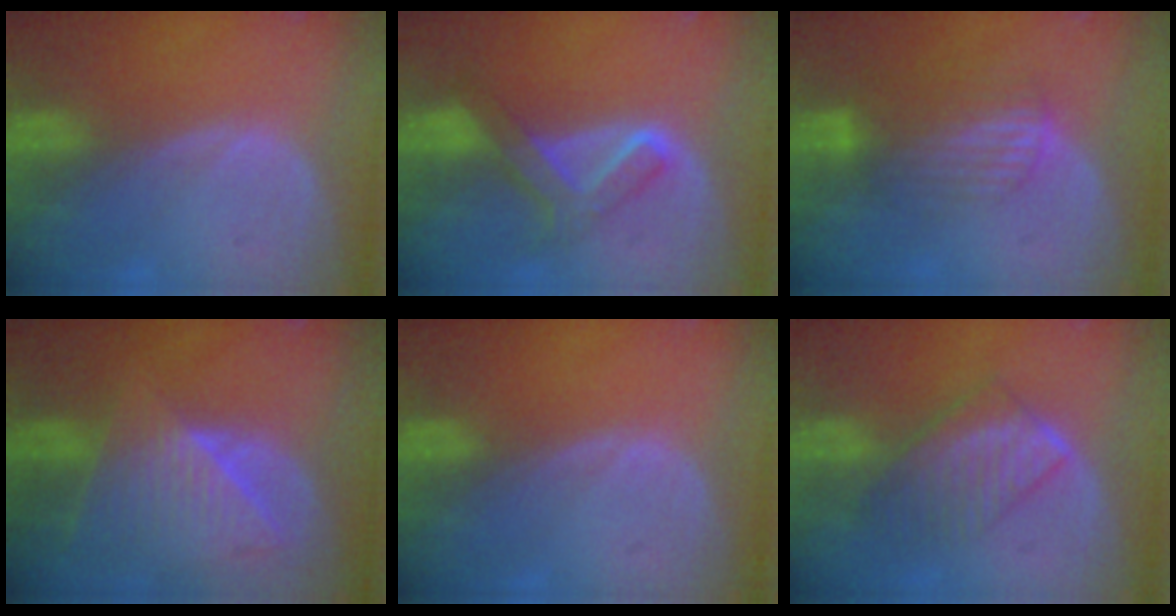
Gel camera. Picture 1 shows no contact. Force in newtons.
{"total": 5.9, "press": 5.7, "slide": 1.6}
{"total": 7.0, "press": 5.9, "slide": 3.8}
{"total": 9.2, "press": 8.2, "slide": 4.1}
{"total": 0.0}
{"total": 6.6, "press": 6.4, "slide": 1.8}